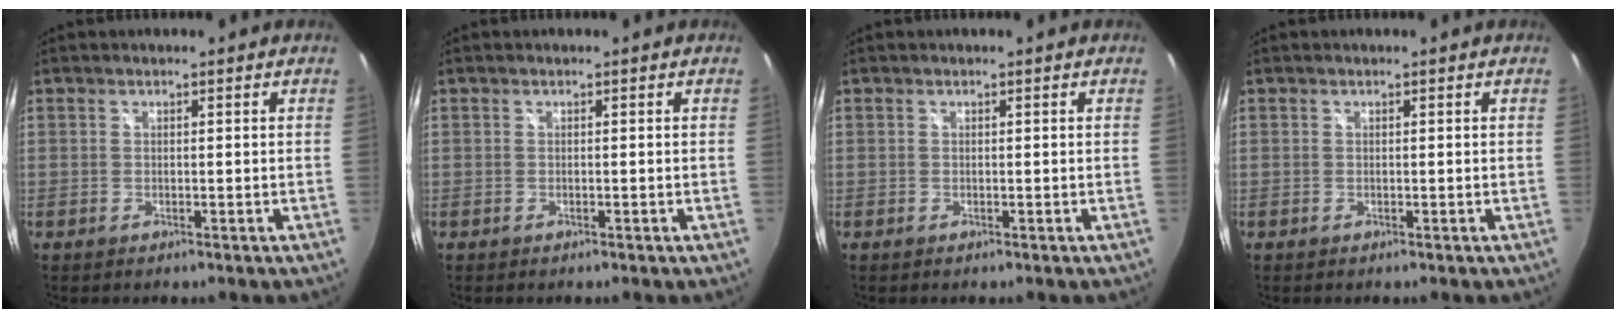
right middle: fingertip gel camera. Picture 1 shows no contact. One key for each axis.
{"total": 0.0}
{"total": 0.0}
{"total": 0.0}